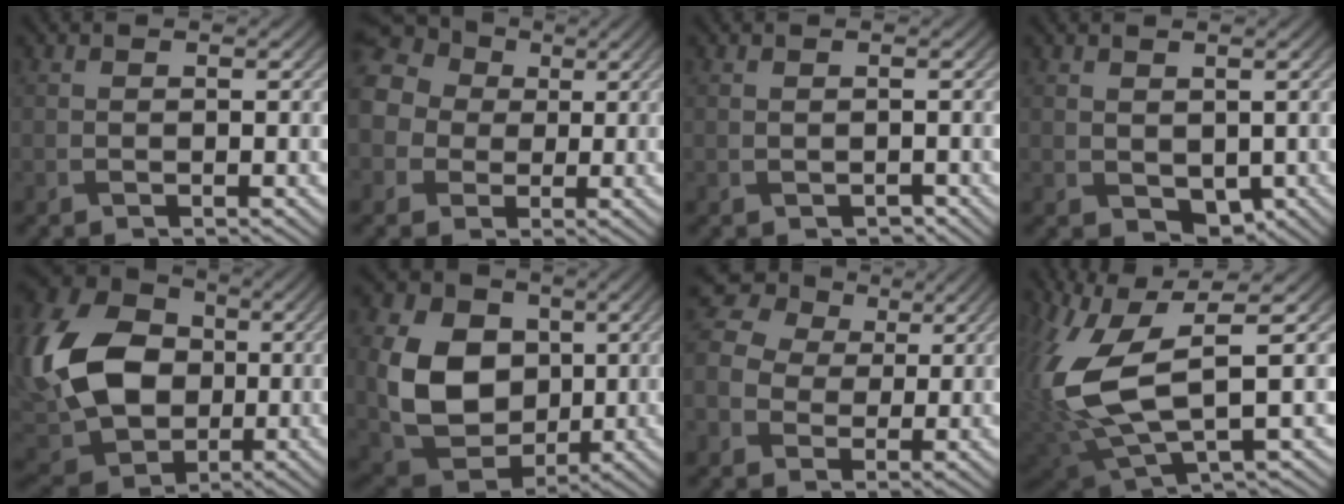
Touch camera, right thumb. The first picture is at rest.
{"total": 10.7, "force": [1.6, 9.3, 5.2], "torque": [-0.152, 0.021, 0.000]}
{"total": 0.6, "force": [-0.3, 0.4, 0.3], "torque": [-0.005, -0.002, -0.004]}
{"total": 2.8, "force": [0.2, 1.9, 1.9], "torque": [-0.042, -0.011, 0.010]}
{"total": 17.1, "force": [-0.1, 13.0, 11.1], "torque": [-0.286, -0.002, -0.009]}
{"total": 12.4, "force": [0.9, 9.5, 7.9], "torque": [-0.188, -0.003, 0.017]}
{"total": 8.9, "force": [1.2, 7.6, 4.4], "torque": [-0.139, 0.018, 0.016]}
{"total": 14.0, "force": [1.7, 6.0, 12.6], "torque": [-0.307, -0.007, 0.042]}